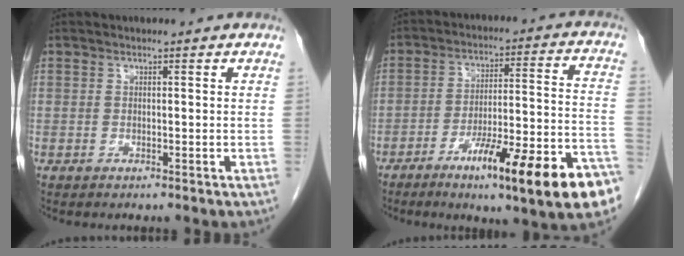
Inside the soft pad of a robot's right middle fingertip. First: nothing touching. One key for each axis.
{"total": 19.9, "fx": -11.2, "fy": 1.1, "fz": 16.3, "tx": -0.186, "ty": -0.003, "tz": -0.168}